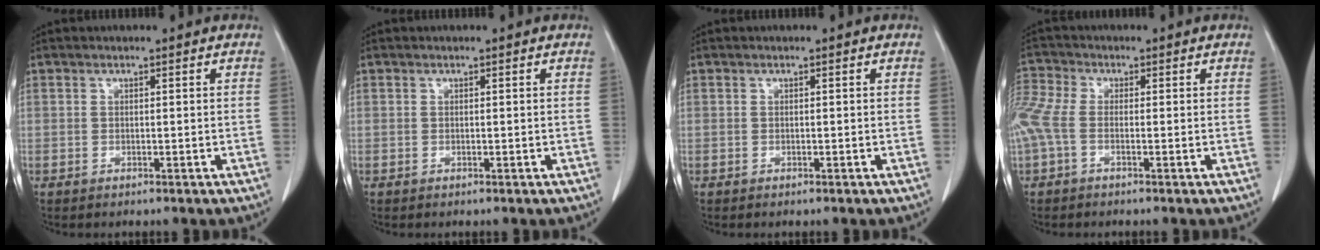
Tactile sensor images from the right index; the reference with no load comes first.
{"total": 0.0}
{"total": 0.0}
{"total": 7.8, "force": [-1.3, 4.1, 6.5], "torque": [-0.191, 0.026, -0.027]}